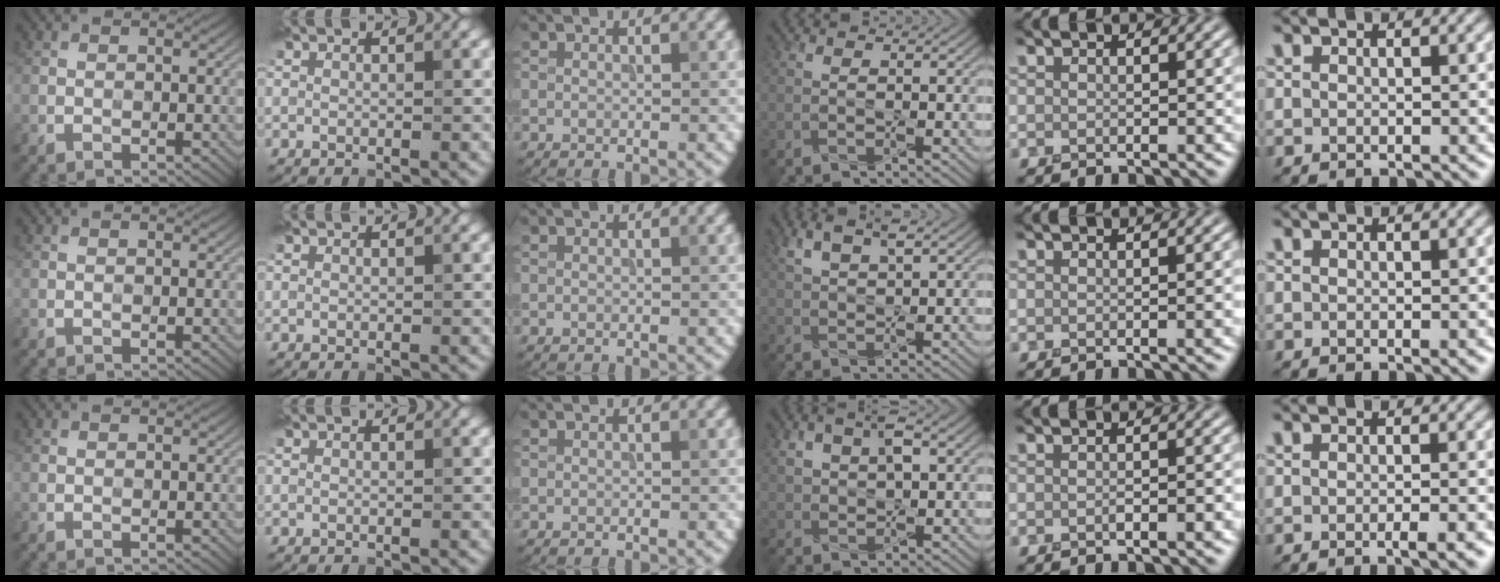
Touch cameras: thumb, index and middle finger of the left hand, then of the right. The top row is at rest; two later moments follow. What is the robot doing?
{"motion": "squeeze", "object": "air blower"}